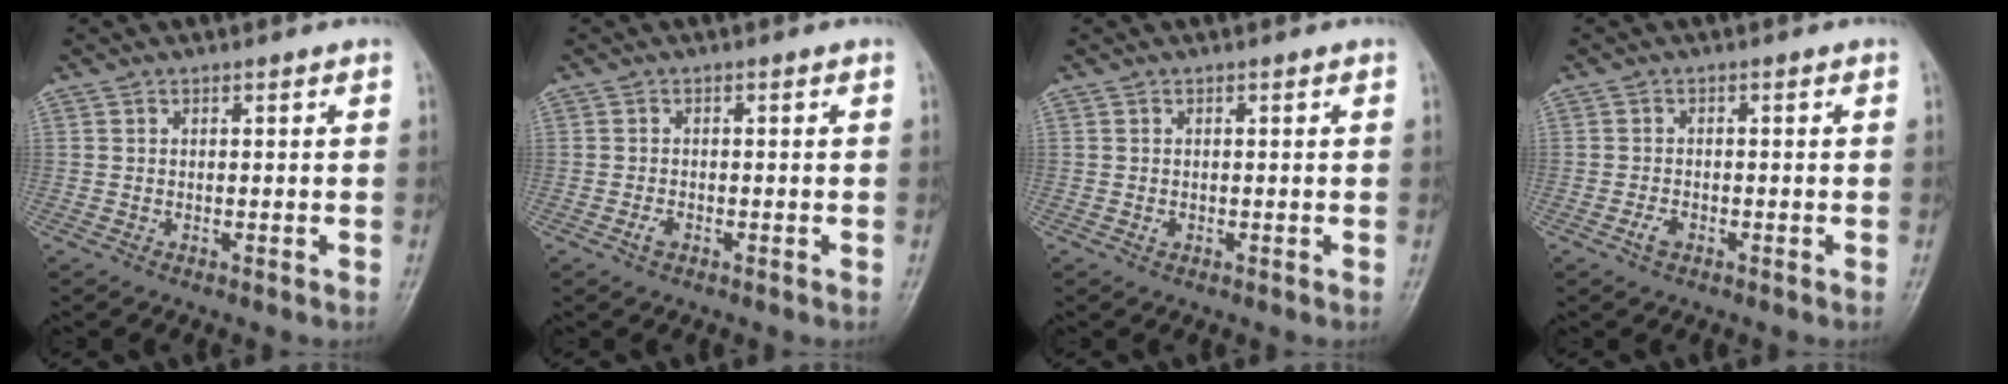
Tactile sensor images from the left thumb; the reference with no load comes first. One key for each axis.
{"total": 1.5, "fx": -0.7, "fy": 0.9, "fz": 0.9, "tx": -0.016, "ty": 0.001, "tz": -0.016}
{"total": 0.8, "fx": -0.1, "fy": 0.7, "fz": 0.4, "tx": -0.002, "ty": 0.001, "tz": -0.003}
{"total": 1.9, "fx": -1.0, "fy": 1.1, "fz": 1.2, "tx": -0.023, "ty": 0.004, "tz": -0.021}